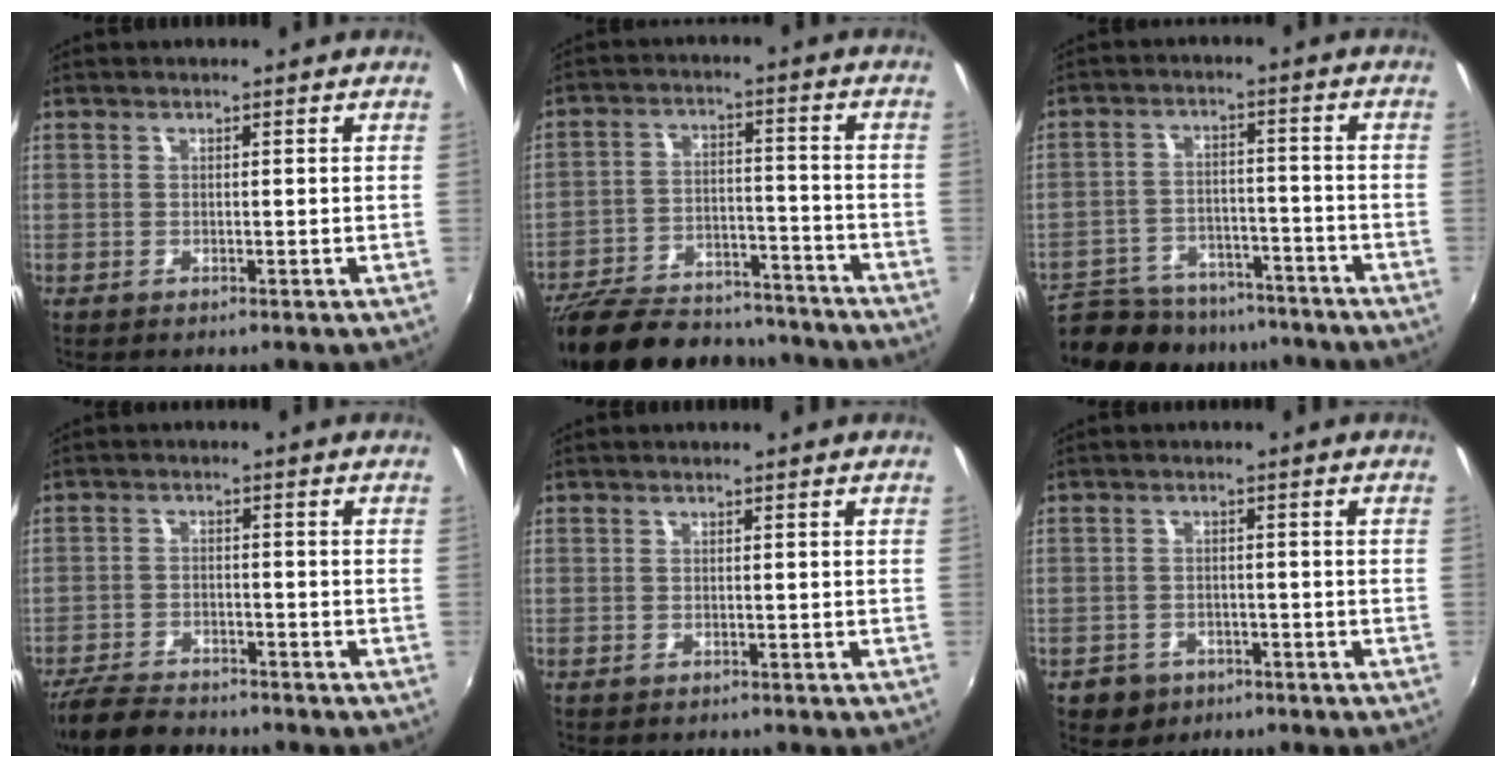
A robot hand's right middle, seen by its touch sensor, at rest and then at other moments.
{"total": 25.8, "force": [-21.7, 8.8, 10.8], "torque": [-0.224, -0.008, -0.307]}
{"total": 17.0, "force": [-14.4, 6.9, 5.8], "torque": [-0.142, 0.001, -0.205]}
{"total": 10.7, "force": [-9.3, 3.3, 4.0], "torque": [-0.113, -0.013, -0.157]}
{"total": 1.0, "force": [-0.9, 0.3, 0.3], "torque": [-0.009, -0.002, -0.012]}
{"total": 5.3, "force": [-3.1, 4.1, 1.4], "torque": [-0.049, 0.001, -0.043]}